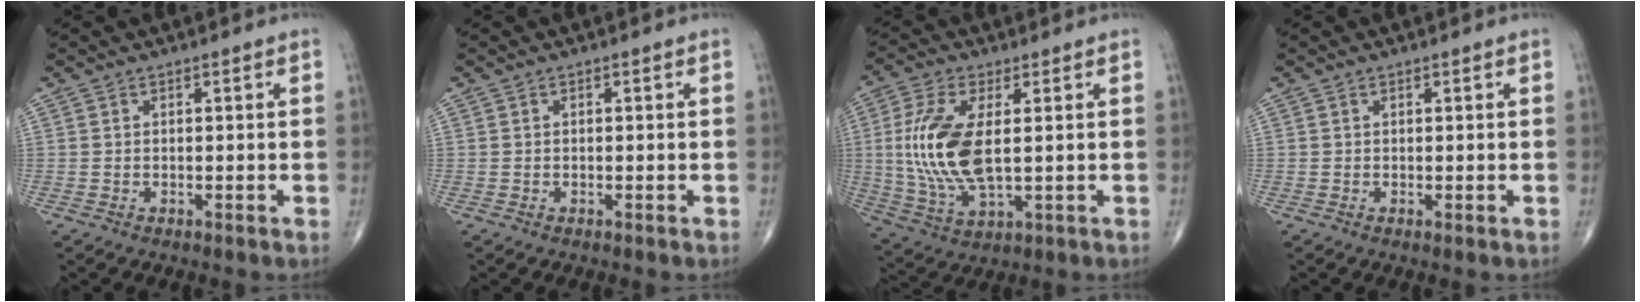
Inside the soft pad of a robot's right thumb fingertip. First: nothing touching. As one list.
[{"total": 0.0}, {"total": 14.3, "force": [1.2, 6.3, 12.9], "torque": [-0.285, -0.011, 0.031]}, {"total": 0.5, "force": [0.1, 0.1, 0.5], "torque": [-0.011, -0.002, 0.002]}]